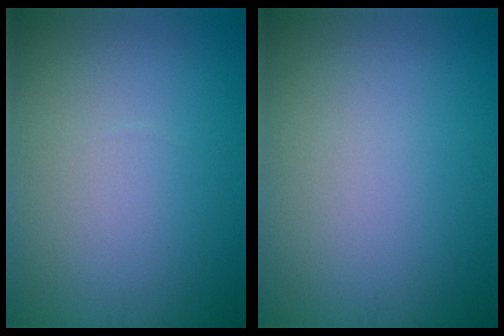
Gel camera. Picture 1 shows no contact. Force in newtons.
{"total": 0.0}